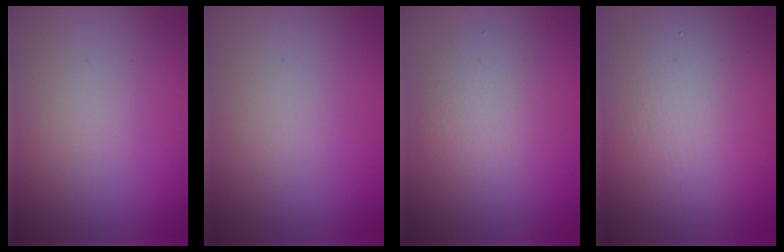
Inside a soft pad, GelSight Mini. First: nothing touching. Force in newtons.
{"total": 0.0}
{"total": 2.6, "press": 2.6, "slide": 0.3}
{"total": 10.8, "press": 10.8, "slide": 0.4}